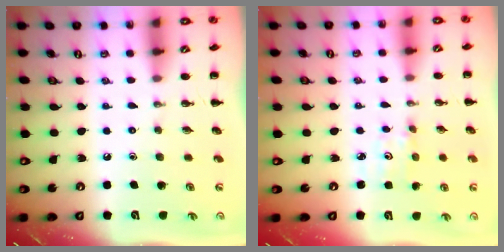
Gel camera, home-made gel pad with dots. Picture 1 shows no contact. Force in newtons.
{"total": 2.4, "press": 2.3, "slide": 0.8}